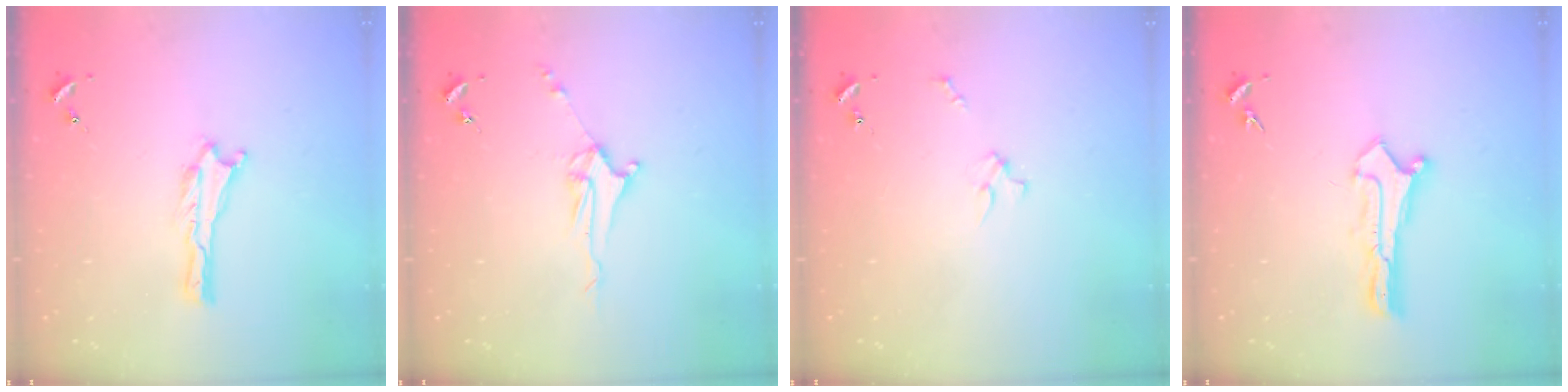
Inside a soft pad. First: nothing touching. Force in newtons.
{"total": 5.1, "press": 5.1, "slide": 0.6}
{"total": 2.3, "press": 2.2, "slide": 0.3}
{"total": 0.8, "press": 0.8, "slide": 0.0}